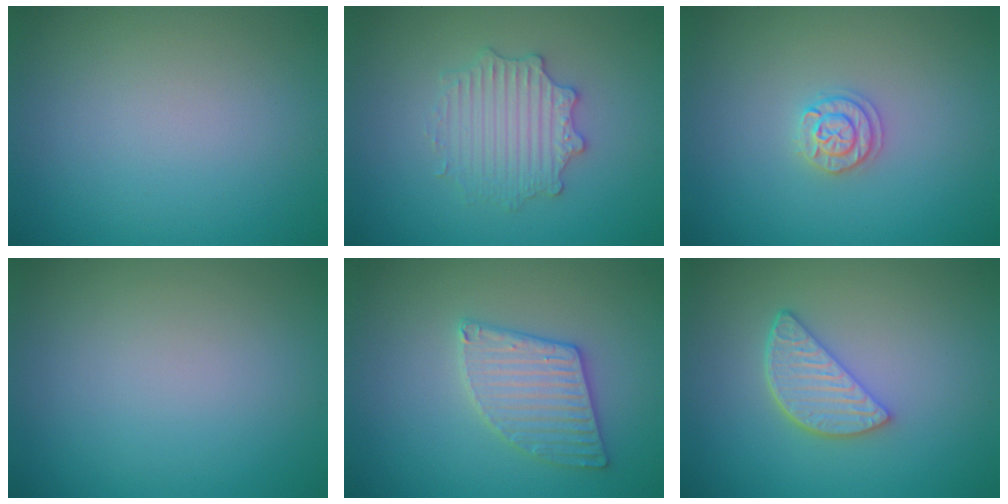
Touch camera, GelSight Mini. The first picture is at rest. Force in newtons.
{"total": 3.0, "press": 2.9, "slide": 0.4}
{"total": 1.8, "press": 1.8, "slide": 0.3}
{"total": 0.0}
{"total": 3.2, "press": 3.2, "slide": 0.1}
{"total": 3.5, "press": 2.9, "slide": 2.0}